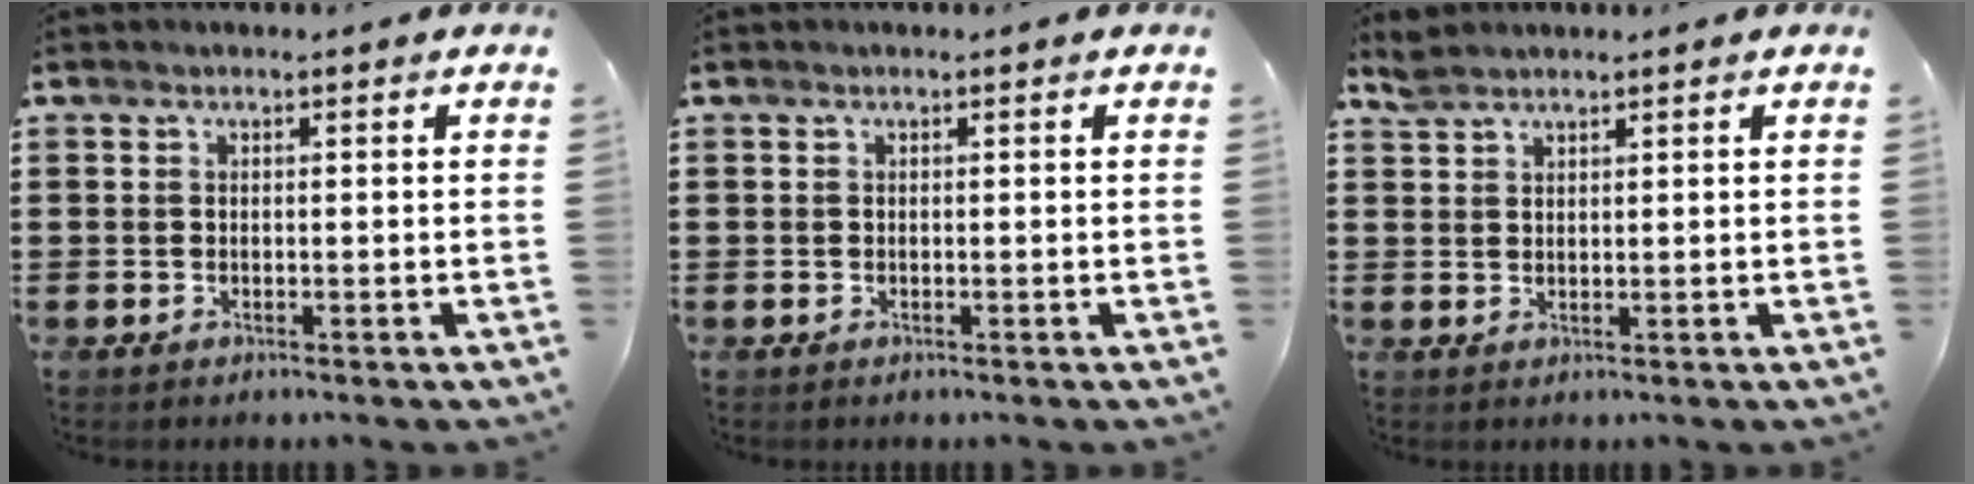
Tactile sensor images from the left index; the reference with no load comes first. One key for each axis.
{"total": 0.0}
{"total": 2.2, "fx": 2.0, "fy": 0.5, "fz": 0.7, "tx": -0.018, "ty": 0.001, "tz": 0.039}